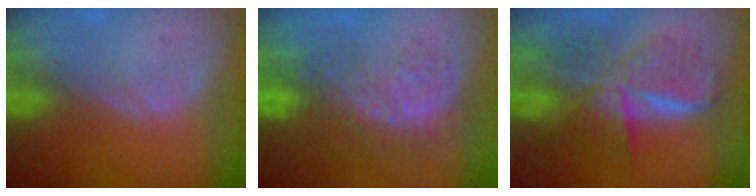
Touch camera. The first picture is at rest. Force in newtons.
{"total": 8.9, "press": 8.5, "slide": 2.5}
{"total": 9.5, "press": 9.5, "slide": 0.6}